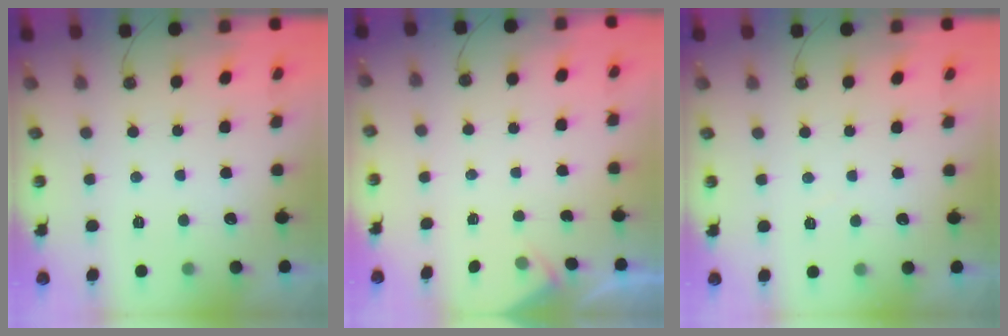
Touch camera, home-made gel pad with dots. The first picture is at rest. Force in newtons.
{"total": 2.2, "press": 2.2, "slide": 0.4}
{"total": 2.6, "press": 2.6, "slide": 0.4}